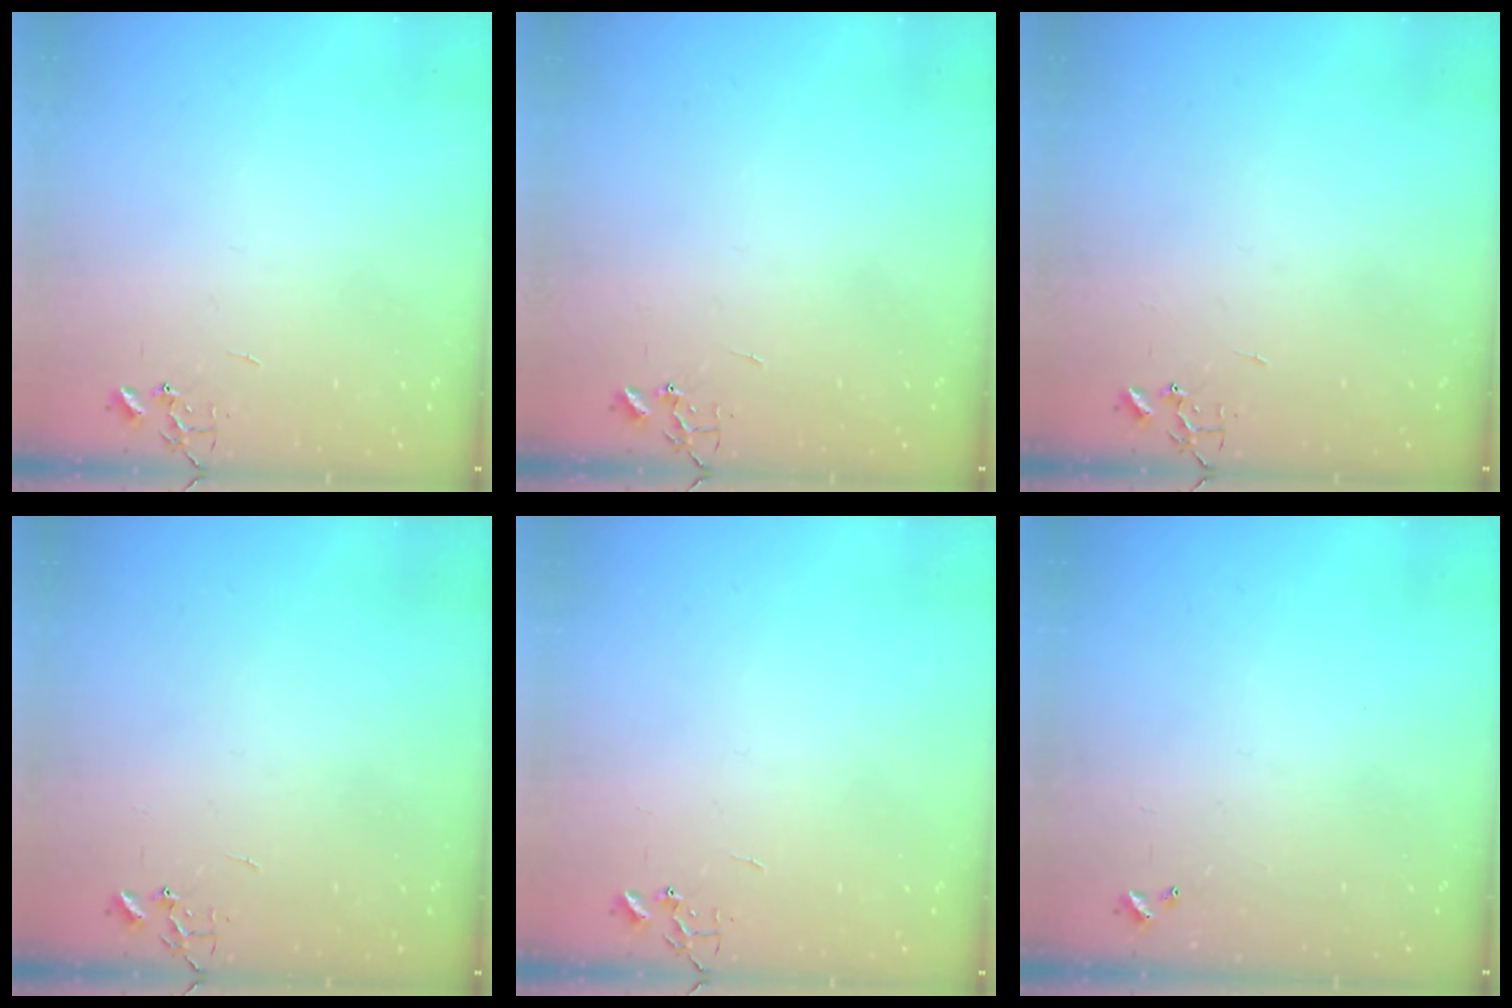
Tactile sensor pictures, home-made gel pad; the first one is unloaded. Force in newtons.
{"total": 0.0}
{"total": 0.0}
{"total": 0.0}
{"total": 0.0}
{"total": 0.0}